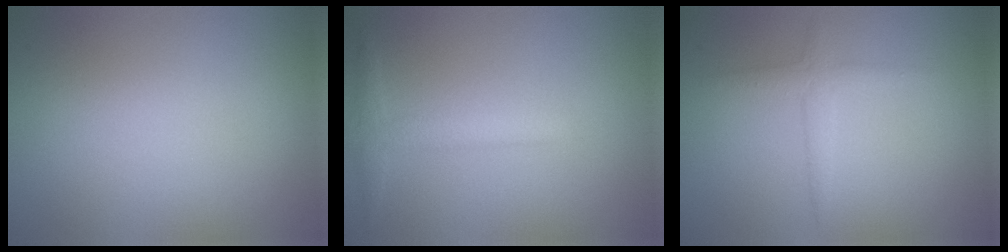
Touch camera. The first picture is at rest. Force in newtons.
{"total": 2.2, "press": 2.2, "slide": 0.1}
{"total": 1.7, "press": 1.7, "slide": 0.0}